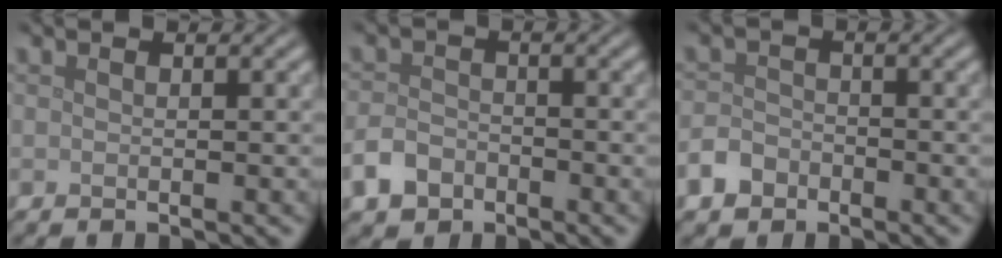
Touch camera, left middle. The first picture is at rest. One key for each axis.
{"total": 3.0, "fx": -1.9, "fy": 2.0, "fz": 1.2, "tx": -0.020, "ty": 0.000, "tz": -0.044}
{"total": 2.7, "fx": -1.7, "fy": 1.8, "fz": 0.9, "tx": -0.013, "ty": 0.001, "tz": -0.042}